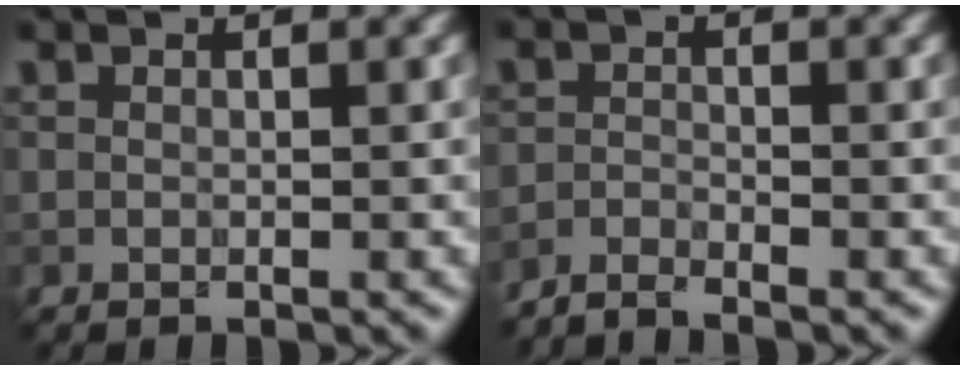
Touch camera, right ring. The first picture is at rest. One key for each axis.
{"total": 2.3, "fx": -2.2, "fy": 0.1, "fz": 0.8, "tx": -0.020, "ty": 0.002, "tz": -0.050}